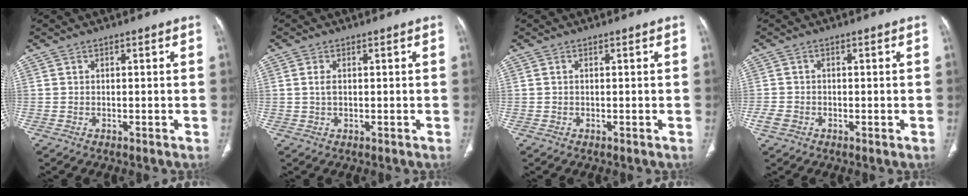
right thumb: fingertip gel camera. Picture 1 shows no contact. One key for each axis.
{"total": 1.9, "fx": 0.3, "fy": 1.0, "fz": 1.5, "tx": -0.036, "ty": 0.002, "tz": 0.008}
{"total": 0.0}
{"total": 2.4, "fx": -1.1, "fy": 1.8, "fz": 1.2, "tx": -0.025, "ty": 0.003, "tz": -0.020}